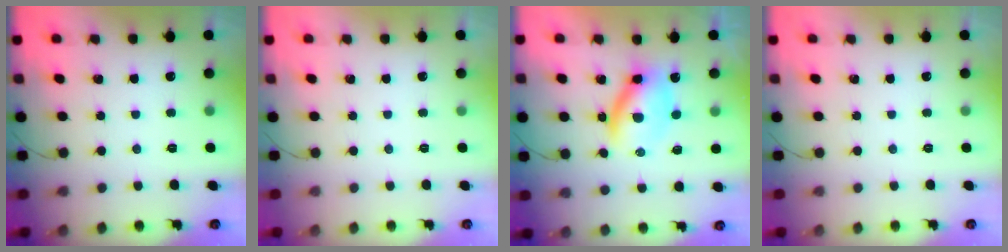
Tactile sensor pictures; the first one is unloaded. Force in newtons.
{"total": 0.0}
{"total": 6.8, "press": 6.7, "slide": 1.1}
{"total": 0.0}